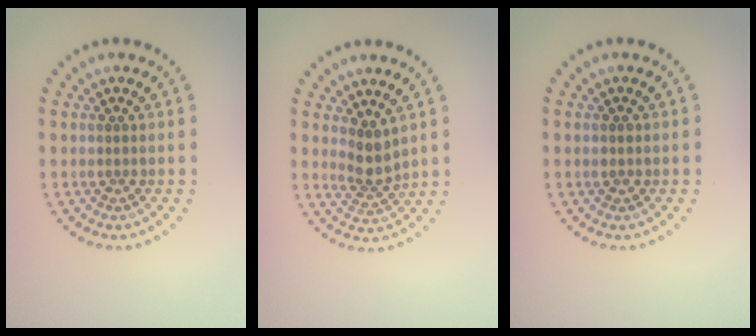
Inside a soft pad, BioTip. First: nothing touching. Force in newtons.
{"total": 2.6, "press": 2.1, "slide": 1.5}
{"total": 1.0, "press": 1.0, "slide": 0.1}